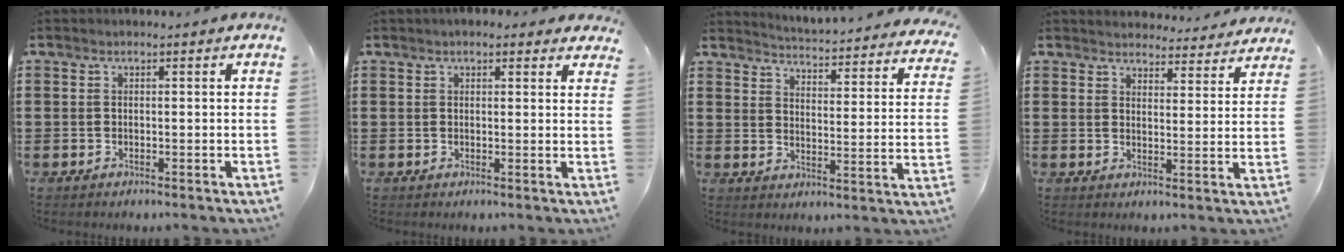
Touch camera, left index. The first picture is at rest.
{"total": 2.0, "force": [1.7, 0.5, 0.8], "torque": [-0.020, 0.003, 0.032]}
{"total": 3.4, "force": [3.3, -0.8, 0.5], "torque": [-0.023, -0.045, 0.048]}
{"total": 4.0, "force": [4.0, 0.1, 0.0], "torque": [-0.008, -0.027, 0.070]}